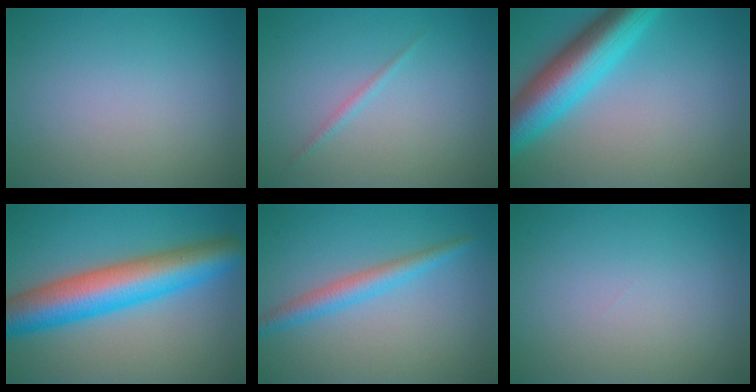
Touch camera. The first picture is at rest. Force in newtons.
{"total": 0.7, "press": 0.7, "slide": 0.1}
{"total": 8.5, "press": 8.5, "slide": 0.3}
{"total": 9.5, "press": 9.5, "slide": 0.2}
{"total": 2.7, "press": 2.7, "slide": 0.1}
{"total": 0.0}